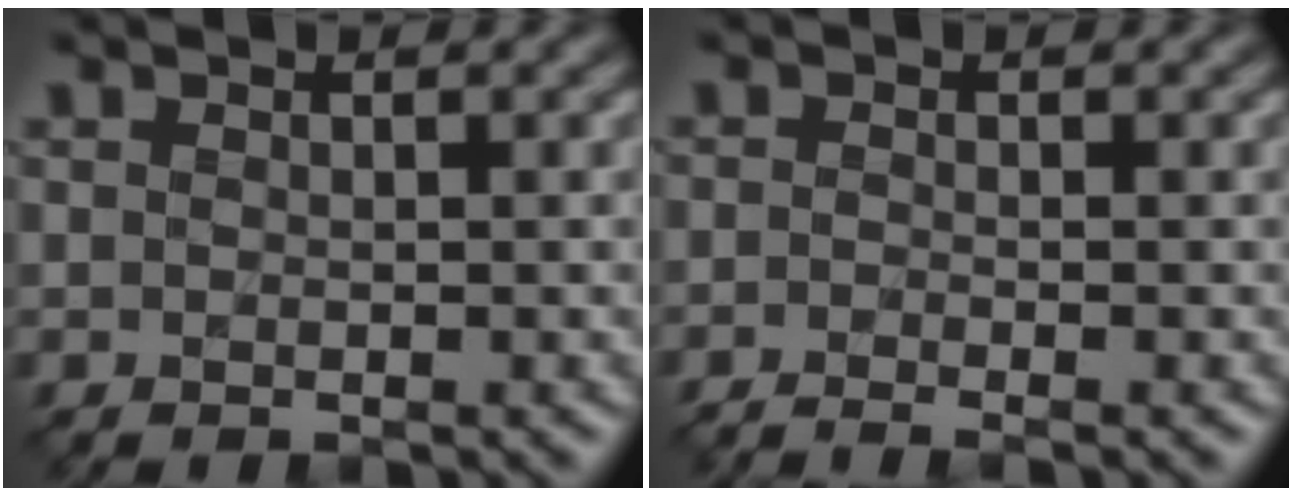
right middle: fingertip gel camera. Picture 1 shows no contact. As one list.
[{"total": 2.1, "force": [-1.5, 0.4, 1.4], "torque": [-0.017, -0.010, -0.038]}]